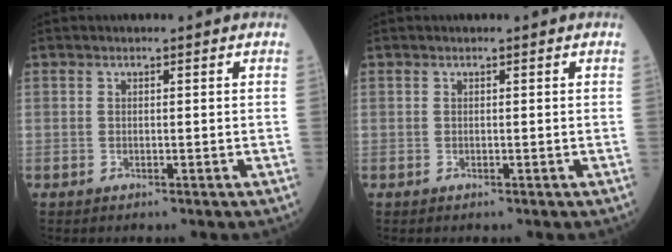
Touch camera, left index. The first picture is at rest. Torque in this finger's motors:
{"motor_torque": [-0.07, 0.08, 0.00, -0.01]}